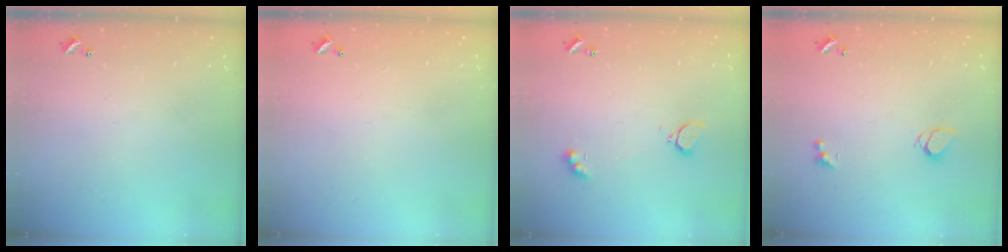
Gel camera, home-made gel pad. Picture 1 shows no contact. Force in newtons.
{"total": 2.9, "press": 2.9, "slide": 0.1}
{"total": 2.8, "press": 2.7, "slide": 0.6}
{"total": 1.9, "press": 1.8, "slide": 0.4}